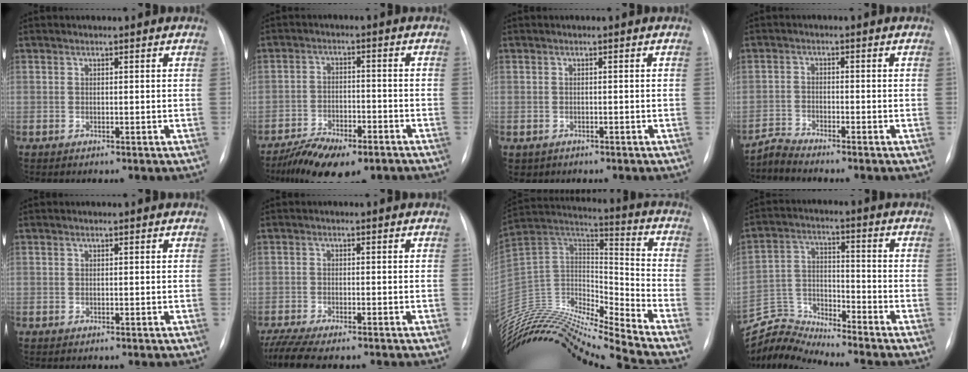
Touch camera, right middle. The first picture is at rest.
{"total": 10.7, "force": [-8.0, 3.8, 6.1], "torque": [-0.102, -0.012, -0.129]}
{"total": 1.4, "force": [-0.8, 1.1, 0.2], "torque": [-0.012, -0.001, -0.005]}
{"total": 3.0, "force": [-2.8, -1.0, -0.5], "torque": [0.007, -0.021, -0.057]}
{"total": 0.0}
{"total": 9.9, "force": [-8.3, 2.6, 4.9], "torque": [-0.091, -0.010, -0.127]}
{"total": 24.2, "force": [-22.9, -0.5, 7.9], "torque": [-0.164, 0.019, -0.394]}
{"total": 8.1, "force": [-7.9, -1.5, -1.4], "torque": [0.019, 0.023, -0.148]}